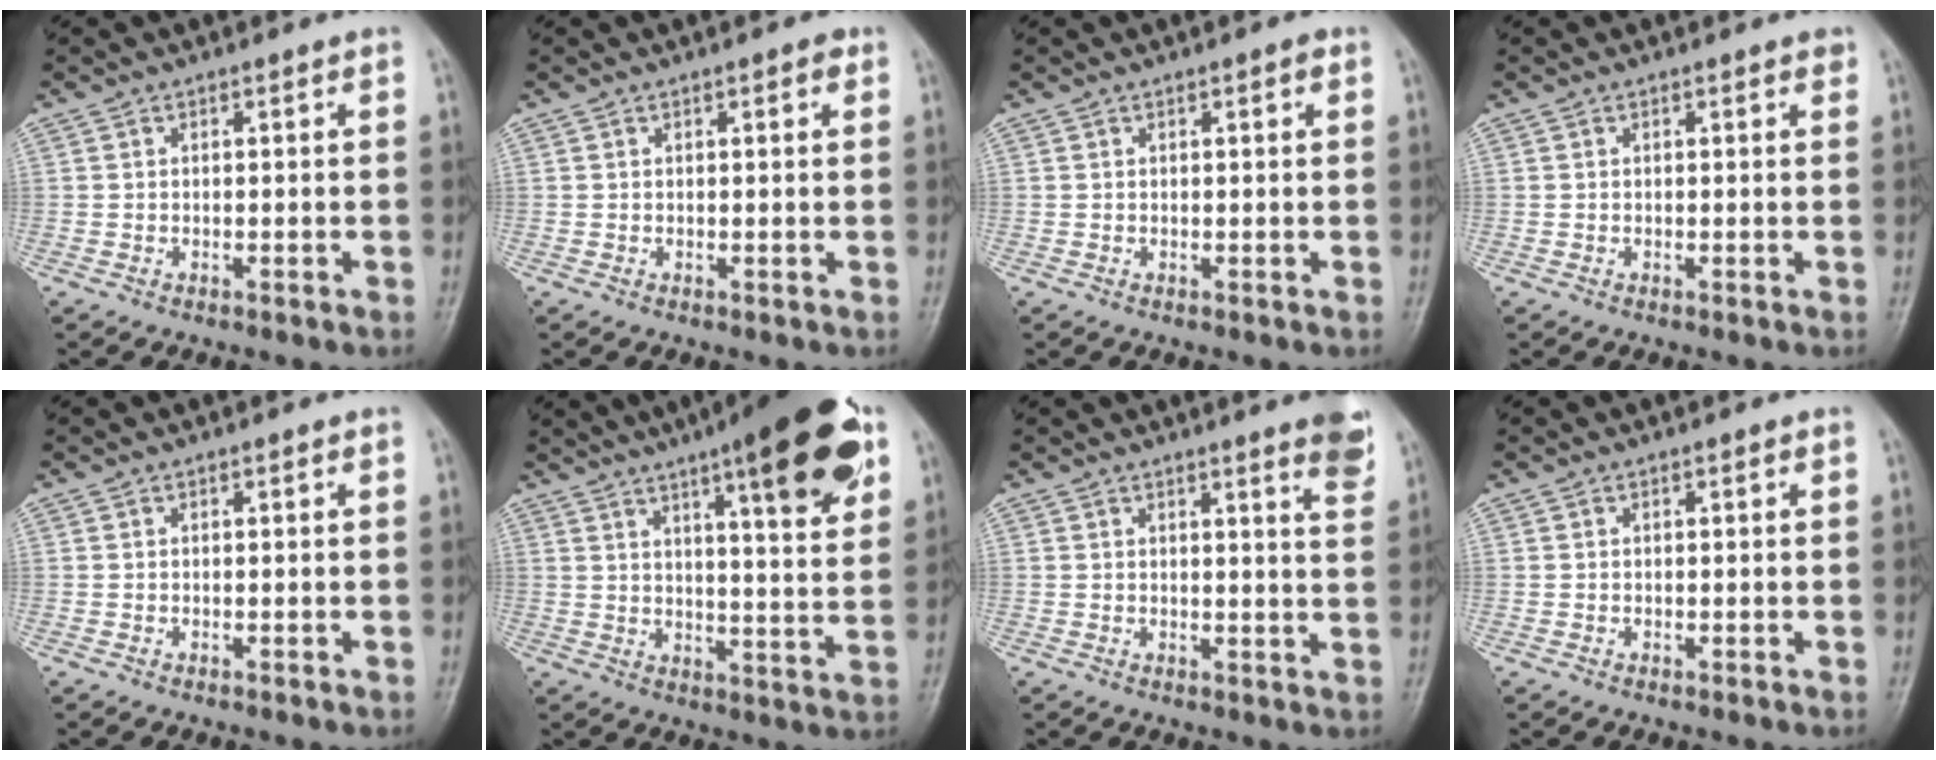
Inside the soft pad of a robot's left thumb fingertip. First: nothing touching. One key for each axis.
{"total": 1.5, "fx": 0.7, "fy": 0.6, "fz": 1.2, "tx": -0.012, "ty": 0.000, "tz": 0.007}
{"total": 1.2, "fx": 0.5, "fy": 0.3, "fz": 1.0, "tx": -0.014, "ty": 0.001, "tz": 0.006}
{"total": 0.9, "fx": 0.6, "fy": 0.4, "fz": 0.6, "tx": -0.007, "ty": -0.001, "tz": 0.003}
{"total": 0.0}
{"total": 19.4, "fx": 10.4, "fy": 4.2, "fz": 15.9, "tx": -0.200, "ty": -0.031, "tz": 0.145}
{"total": 5.6, "fx": 3.8, "fy": 0.5, "fz": 4.1, "tx": -0.041, "ty": -0.021, "tz": 0.039}
{"total": 0.0}